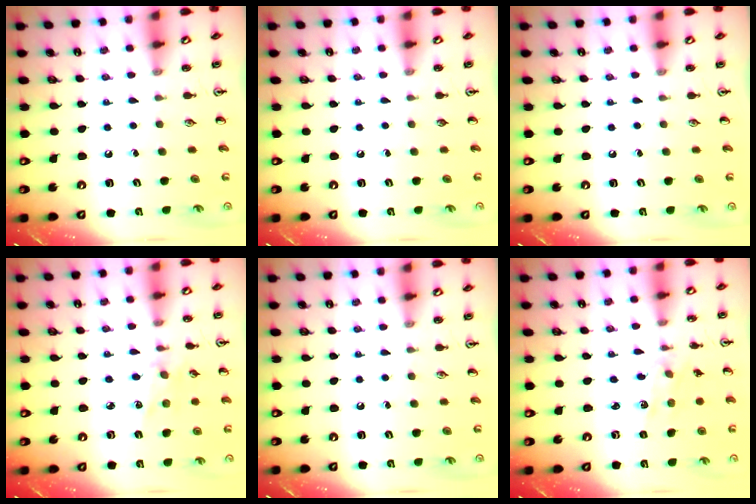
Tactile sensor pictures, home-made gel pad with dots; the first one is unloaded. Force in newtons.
{"total": 0.0}
{"total": 0.0}
{"total": 3.8, "press": 3.8, "slide": 0.4}
{"total": 0.0}
{"total": 1.7, "press": 1.7, "slide": 0.0}